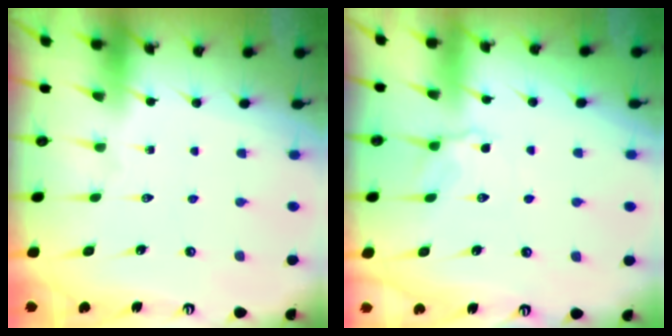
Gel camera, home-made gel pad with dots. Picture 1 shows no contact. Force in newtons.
{"total": 2.8, "press": 2.6, "slide": 1.2}